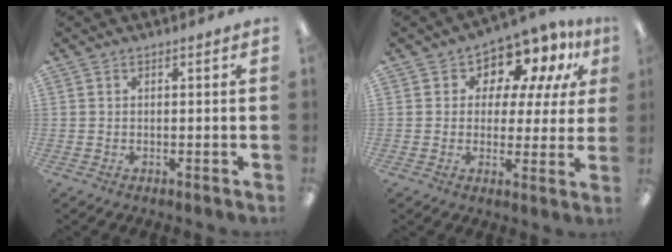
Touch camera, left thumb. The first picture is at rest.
{"total": 9.0, "force": [6.4, 5.3, 3.3], "torque": [-0.067, -0.051, 0.116]}